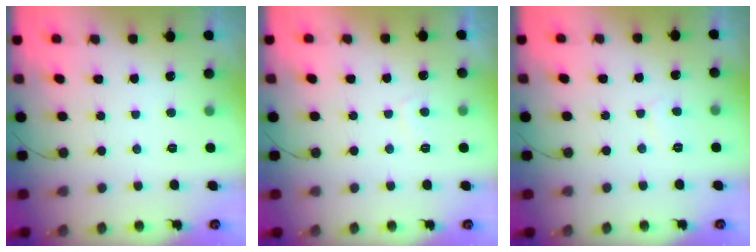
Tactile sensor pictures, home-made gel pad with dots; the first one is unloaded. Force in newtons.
{"total": 1.6, "press": 1.5, "slide": 0.5}
{"total": 2.6, "press": 2.6, "slide": 0.2}